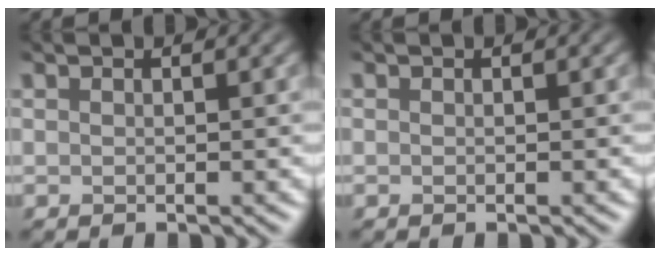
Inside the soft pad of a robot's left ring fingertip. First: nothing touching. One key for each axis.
{"total": 0.0}